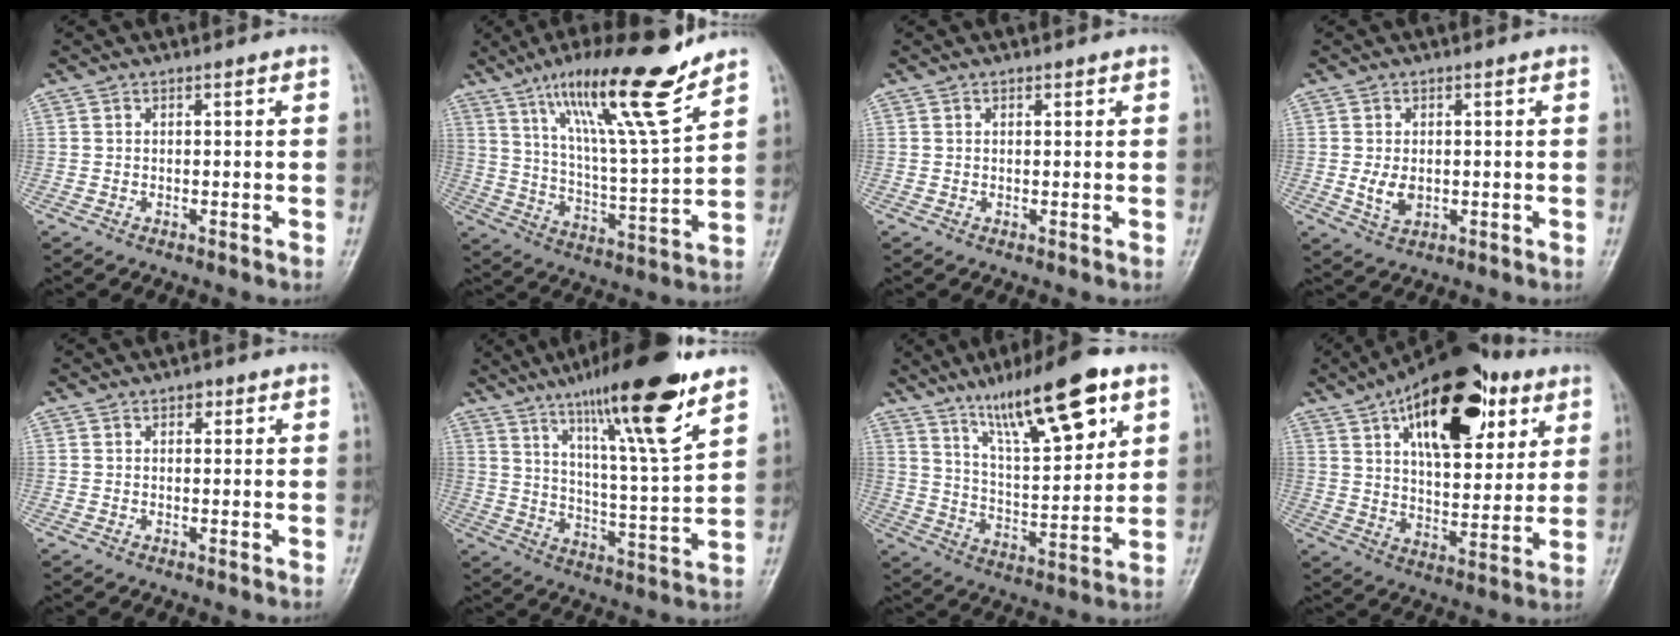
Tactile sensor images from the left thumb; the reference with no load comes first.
{"total": 19.6, "force": [13.4, 1.9, 14.1], "torque": [-0.217, -0.071, 0.227]}
{"total": 0.8, "force": [0.5, 0.5, 0.5], "torque": [-0.003, -0.001, 0.004]}
{"total": 4.0, "force": [-0.3, 2.7, 2.9], "torque": [-0.048, -0.007, 0.002]}
{"total": 1.4, "force": [0.7, 0.9, 0.8], "torque": [-0.001, 0.000, 0.006]}
{"total": 19.7, "force": [12.5, 2.4, 15.1], "torque": [-0.225, -0.057, 0.203]}
{"total": 18.2, "force": [10.5, 4.8, 14.1], "torque": [-0.207, -0.045, 0.183]}
{"total": 24.8, "force": [11.7, 12.0, 18.3], "torque": [-0.246, -0.020, 0.187]}